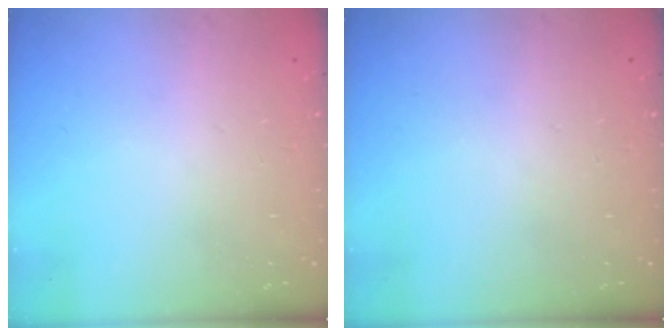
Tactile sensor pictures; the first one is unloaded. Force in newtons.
{"total": 0.0}